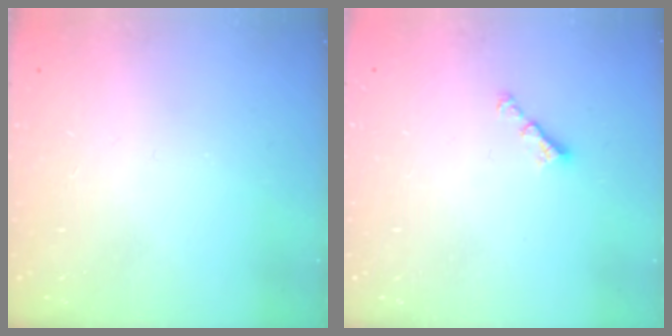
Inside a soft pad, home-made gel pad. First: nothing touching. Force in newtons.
{"total": 3.0, "press": 2.9, "slide": 0.5}